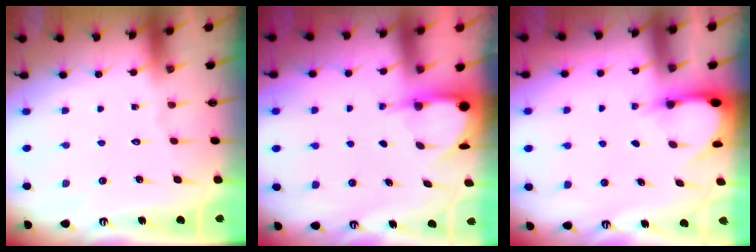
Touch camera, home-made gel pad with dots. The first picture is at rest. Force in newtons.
{"total": 3.9, "press": 3.9, "slide": 0.3}
{"total": 3.0, "press": 3.0, "slide": 0.4}